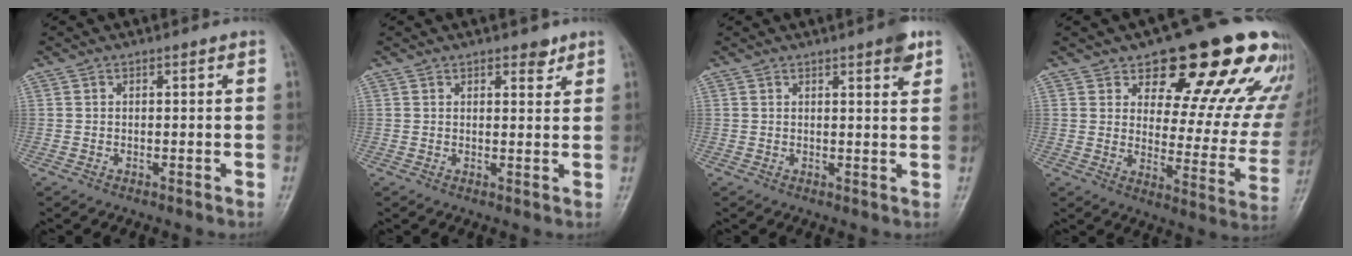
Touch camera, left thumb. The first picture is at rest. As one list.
[{"total": 2.9, "force": [2.0, 1.5, 1.5], "torque": [-0.001, -0.010, 0.028]}, {"total": 1.4, "force": [0.7, 0.5, 1.1], "torque": [-0.010, 0.000, 0.008]}, {"total": 23.0, "force": [14.9, 9.1, 15.0], "torque": [-0.140, -0.073, 0.196]}]